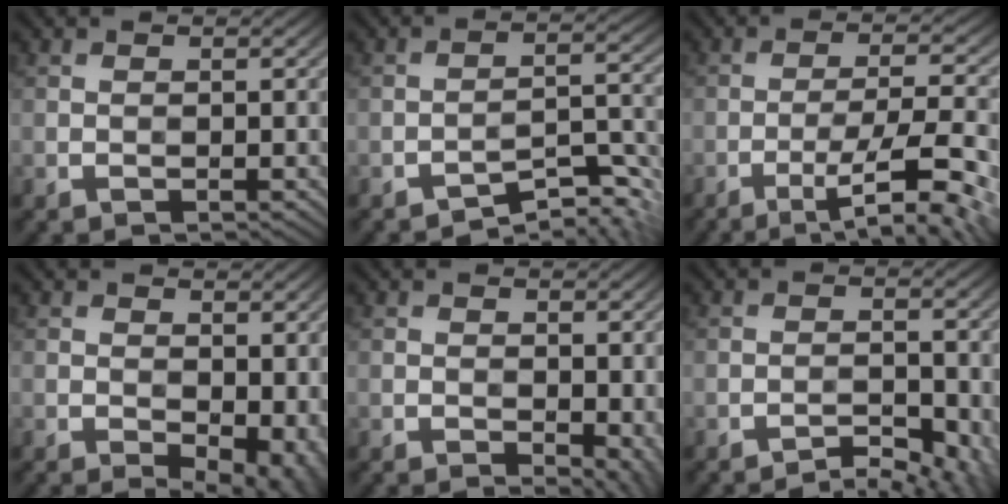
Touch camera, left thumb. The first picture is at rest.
{"total": 5.5, "force": [-4.5, 1.0, 3.0], "torque": [-0.040, 0.005, -0.072]}
{"total": 10.1, "force": [-5.3, 1.9, 8.5], "torque": [-0.148, 0.001, -0.077]}
{"total": 7.0, "force": [-1.3, 4.0, 5.7], "torque": [-0.069, -0.013, -0.013]}
{"total": 4.3, "force": [-1.0, 2.5, 3.3], "torque": [-0.039, -0.012, -0.008]}
{"total": 4.1, "force": [-3.2, 1.0, 2.4], "torque": [-0.042, 0.003, -0.048]}